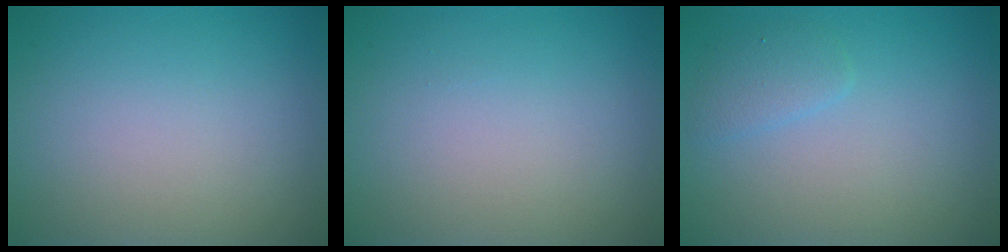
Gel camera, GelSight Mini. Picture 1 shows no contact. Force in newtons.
{"total": 0.0}
{"total": 1.4, "press": 1.4, "slide": 0.1}